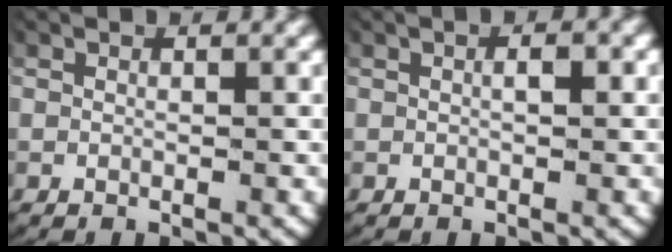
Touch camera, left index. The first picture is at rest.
{"total": 1.2, "force": [0.2, 0.4, 1.1], "torque": [-0.012, 0.000, 0.004]}